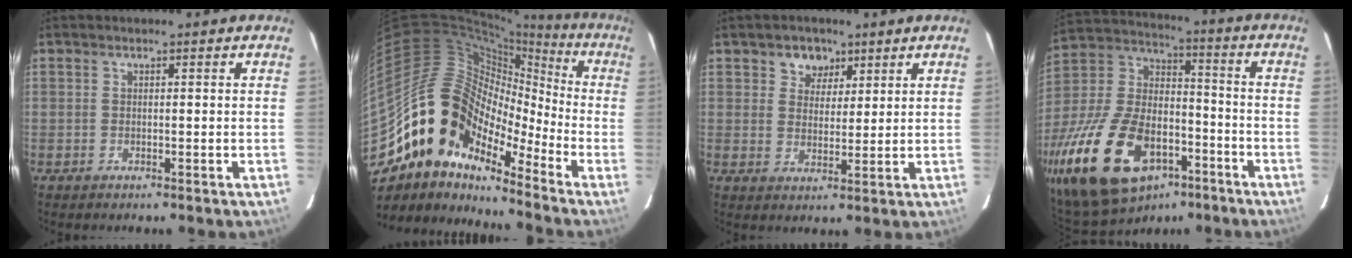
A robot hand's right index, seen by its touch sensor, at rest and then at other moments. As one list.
[{"total": 15.8, "force": [-10.2, 10.1, 6.7], "torque": [-0.117, 0.024, -0.208]}, {"total": 4.9, "force": [2.8, 3.9, 1.1], "torque": [-0.008, 0.007, 0.047]}, {"total": 29.9, "force": [-15.5, 16.5, 19.5], "torque": [-0.417, -0.010, -0.249]}]